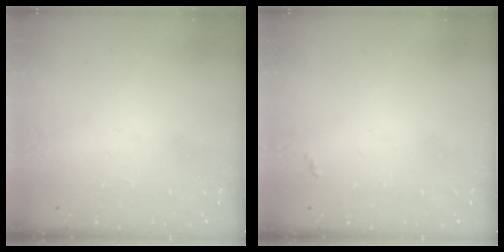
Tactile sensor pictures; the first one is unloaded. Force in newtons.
{"total": 3.2, "press": 3.2, "slide": 0.5}